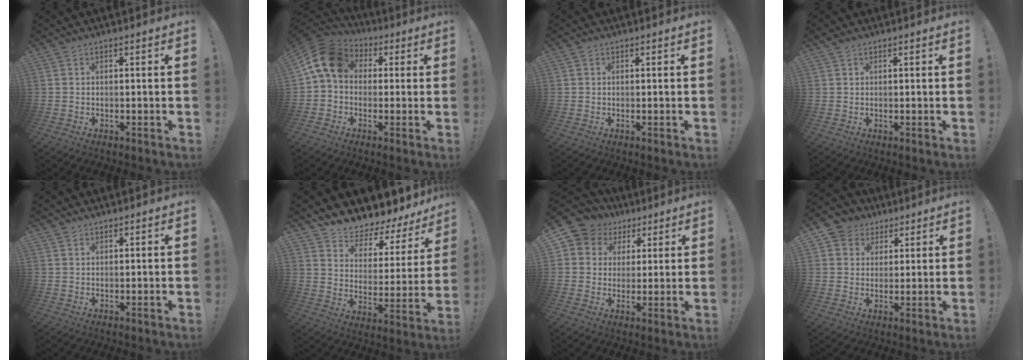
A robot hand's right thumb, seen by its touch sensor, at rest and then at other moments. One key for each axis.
{"total": 12.6, "fx": 2.6, "fy": 9.2, "fz": 8.2, "tx": -0.146, "ty": 0.011, "tz": 0.055}
{"total": 0.0}
{"total": 0.9, "fx": 0.7, "fy": 0.5, "fz": 0.4, "tx": -0.006, "ty": 0.000, "tz": 0.013}
{"total": 1.5, "fx": 1.3, "fy": 0.6, "fz": 0.3, "tx": -0.004, "ty": -0.006, "tz": 0.025}
{"total": 7.2, "fx": 6.5, "fy": 2.4, "fz": 2.1, "tx": -0.034, "ty": -0.078, "tz": 0.106}
{"total": 7.7, "fx": 3.2, "fy": 6.7, "fz": 1.8, "tx": -0.031, "ty": -0.018, "tz": 0.065}
{"total": 6.7, "fx": 2.8, "fy": 6.0, "fz": 1.0, "tx": -0.014, "ty": -0.013, "tz": 0.058}